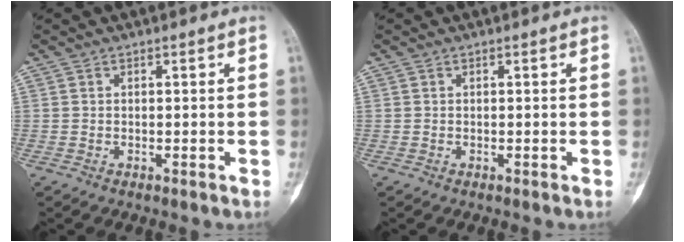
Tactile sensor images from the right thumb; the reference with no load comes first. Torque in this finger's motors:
{"motor_torque": [0.00, 0.00, 0.02, -0.02, 0.00]}